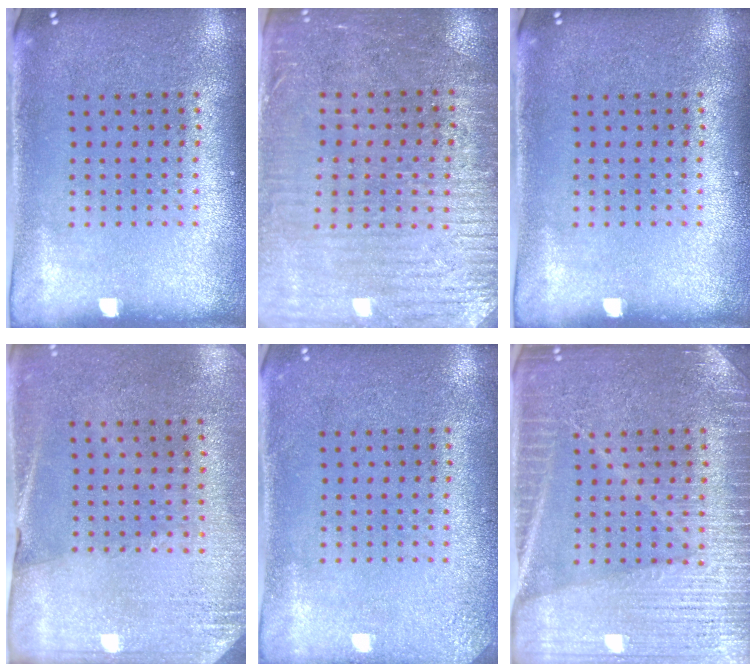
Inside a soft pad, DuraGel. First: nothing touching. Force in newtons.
{"total": 3.1, "press": 2.9, "slide": 1.1}
{"total": 0.0}
{"total": 2.6, "press": 2.3, "slide": 1.3}
{"total": 1.7, "press": 1.7, "slide": 0.2}
{"total": 3.9, "press": 3.8, "slide": 0.9}